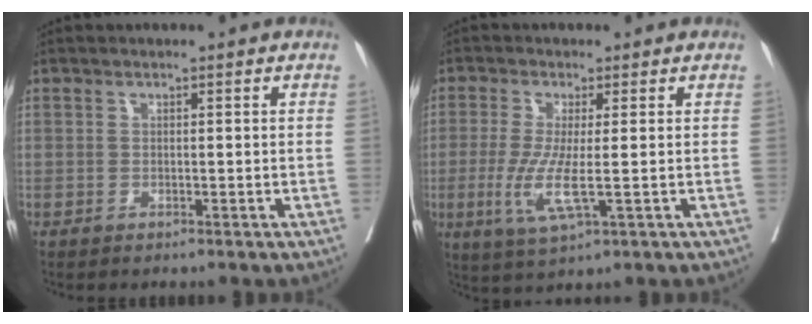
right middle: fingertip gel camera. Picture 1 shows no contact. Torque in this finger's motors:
{"motor_torque": [1.20, -0.28, 0.23, 0.10]}